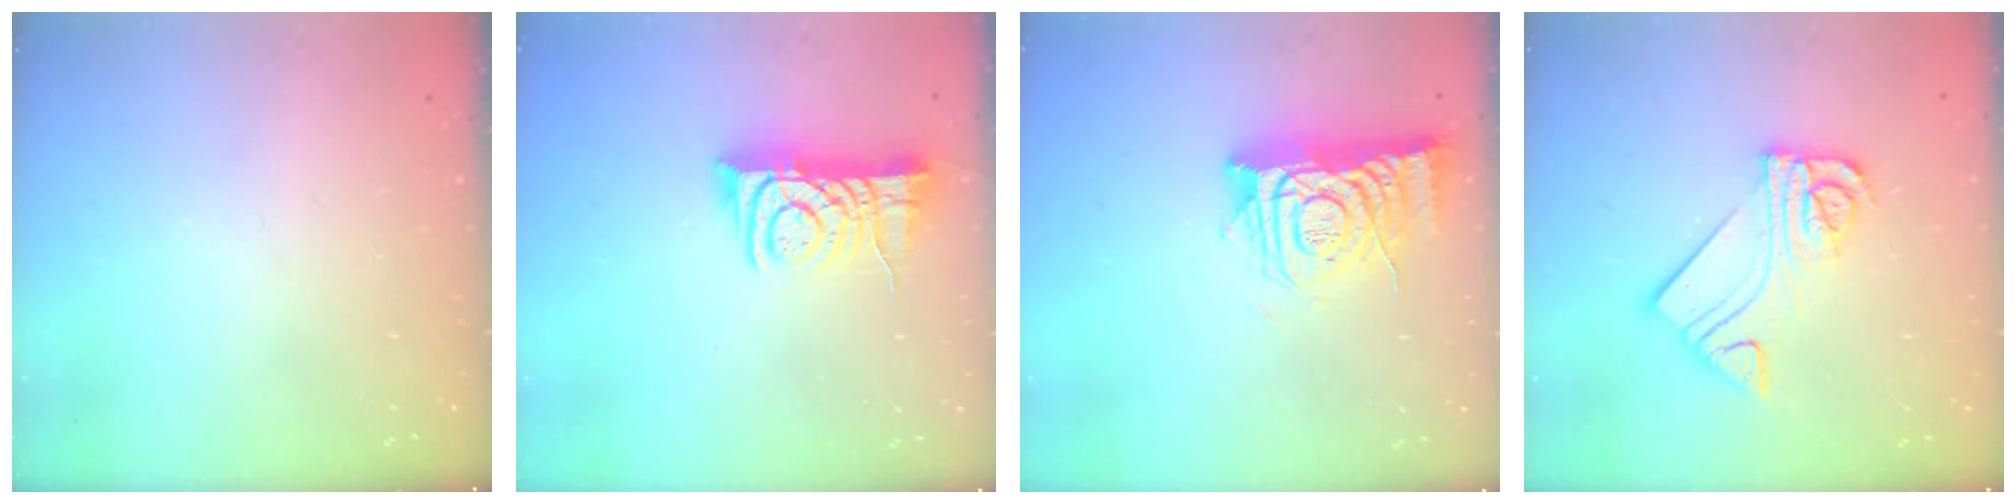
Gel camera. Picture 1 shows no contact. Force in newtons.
{"total": 9.4, "press": 9.4, "slide": 1.2}
{"total": 11.3, "press": 11.2, "slide": 1.2}
{"total": 11.1, "press": 11.1, "slide": 0.6}